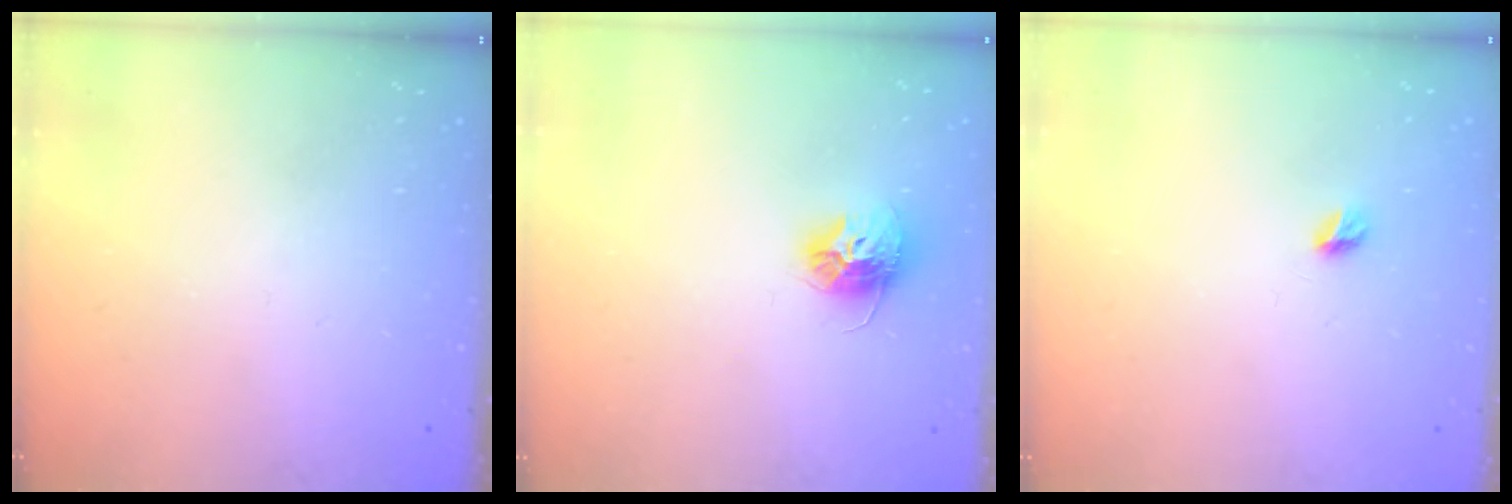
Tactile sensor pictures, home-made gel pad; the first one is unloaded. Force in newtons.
{"total": 10.5, "press": 10.4, "slide": 0.9}
{"total": 4.9, "press": 4.9, "slide": 0.5}